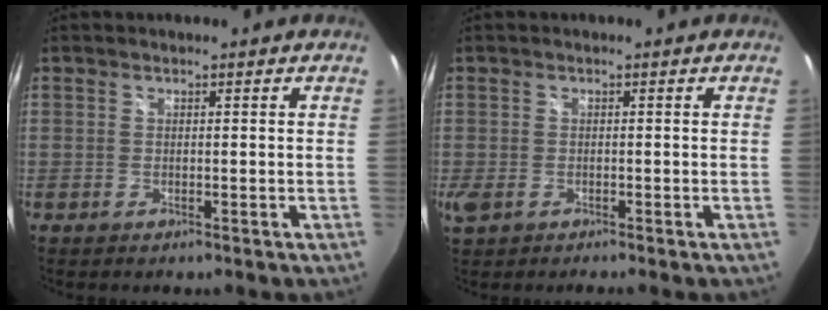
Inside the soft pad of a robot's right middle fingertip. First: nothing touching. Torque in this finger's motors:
{"motor_torque": [0.81, -0.61, 0.30, 0.08]}